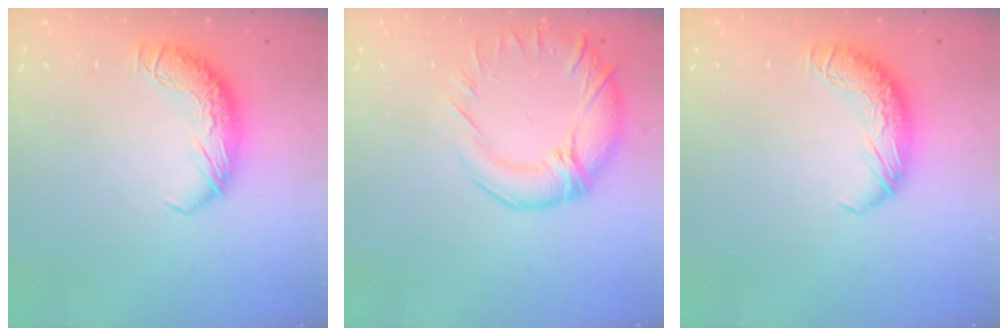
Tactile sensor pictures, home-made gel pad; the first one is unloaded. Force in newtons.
{"total": 7.7, "press": 6.0, "slide": 4.9}
{"total": 0.0}